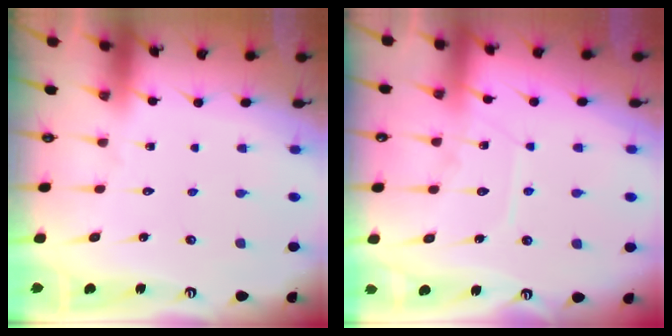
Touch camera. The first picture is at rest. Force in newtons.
{"total": 9.0, "press": 9.0, "slide": 0.9}